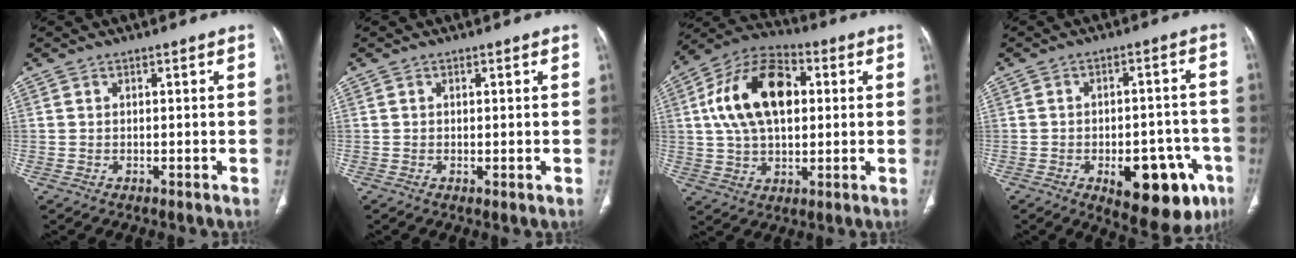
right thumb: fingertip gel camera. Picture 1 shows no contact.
{"total": 0.7, "force": [-0.1, 0.2, 0.7], "torque": [-0.016, -0.004, 0.000]}
{"total": 17.9, "force": [3.4, 10.9, 13.8], "torque": [-0.232, 0.017, 0.054]}
{"total": 17.0, "force": [-7.3, 8.1, 13.1], "torque": [-0.118, 0.031, -0.079]}